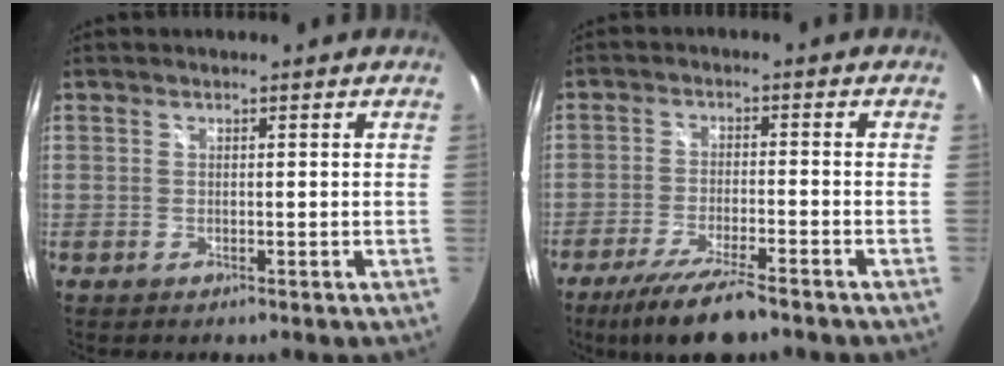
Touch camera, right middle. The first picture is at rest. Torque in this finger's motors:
{"motor_torque": [1.10, -1.04, 0.50, 0.11]}